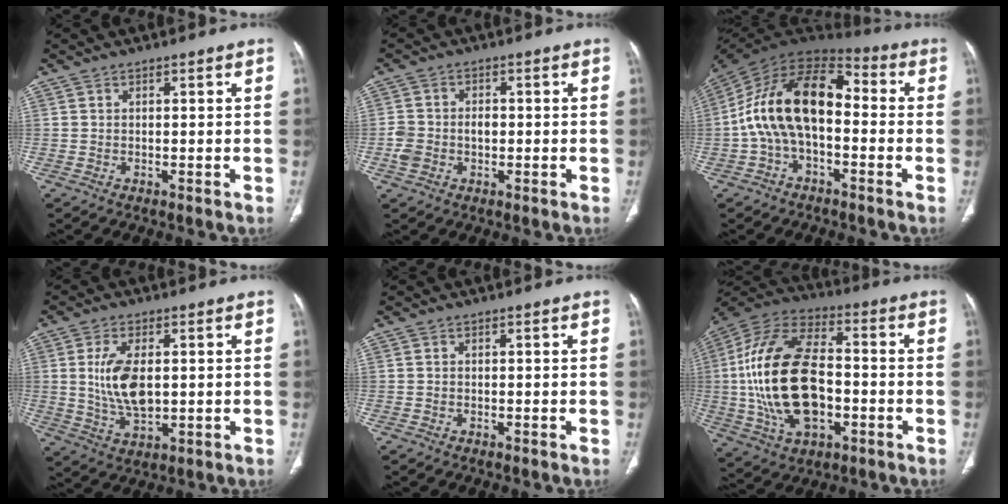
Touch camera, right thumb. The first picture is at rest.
{"total": 4.4, "force": [-0.9, 3.7, 2.2], "torque": [-0.038, 0.016, -0.014]}
{"total": 17.5, "force": [-1.2, 9.9, 14.4], "torque": [-0.252, 0.052, -0.032]}
{"total": 9.6, "force": [0.9, 4.9, 8.2], "torque": [-0.162, -0.011, 0.025]}
{"total": 0.0}
{"total": 24.3, "force": [-2.2, 13.8, 19.9], "torque": [-0.390, 0.016, -0.035]}